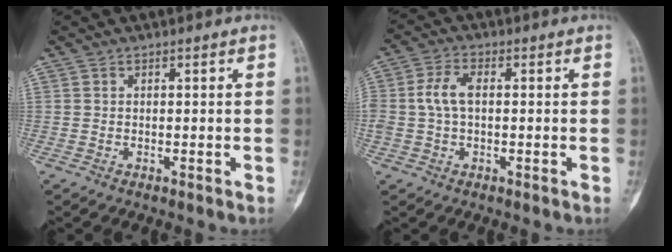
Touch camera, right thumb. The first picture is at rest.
{"total": 5.5, "force": [0.3, 3.1, 4.6], "torque": [-0.105, 0.014, 0.002]}